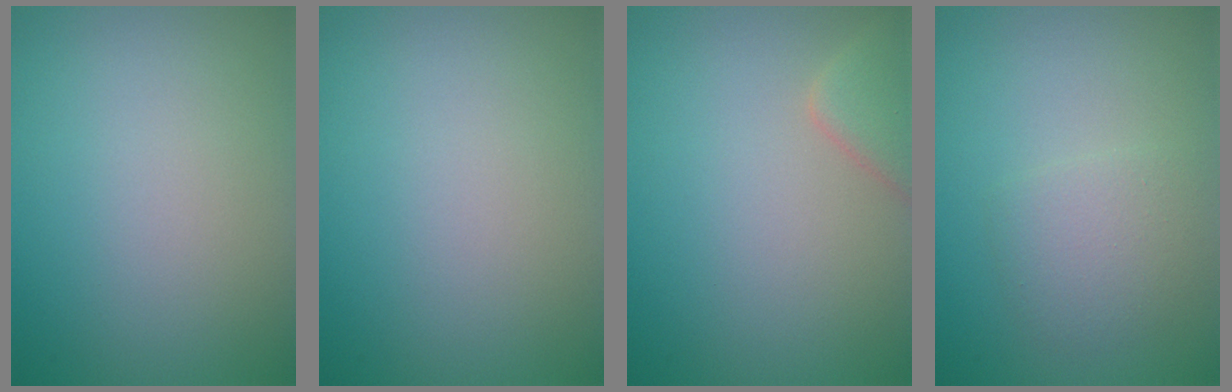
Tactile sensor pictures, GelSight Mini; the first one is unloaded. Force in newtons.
{"total": 0.0}
{"total": 3.0, "press": 3.0, "slide": 0.3}
{"total": 2.3, "press": 2.3, "slide": 0.0}